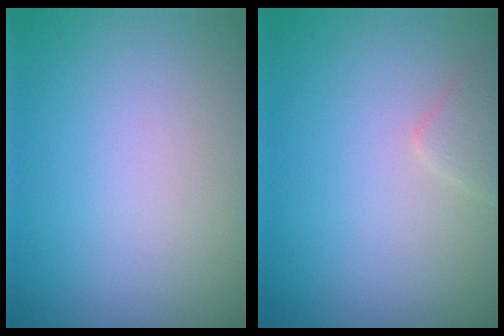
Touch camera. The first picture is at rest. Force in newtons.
{"total": 1.3, "press": 1.3, "slide": 0.1}